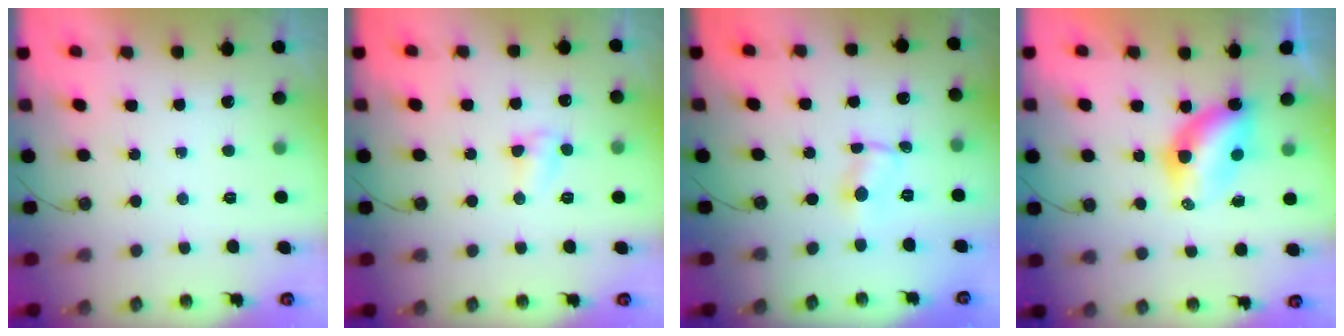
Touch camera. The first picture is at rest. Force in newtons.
{"total": 3.8, "press": 3.8, "slide": 0.5}
{"total": 0.9, "press": 0.8, "slide": 0.2}
{"total": 6.5, "press": 6.5, "slide": 0.5}